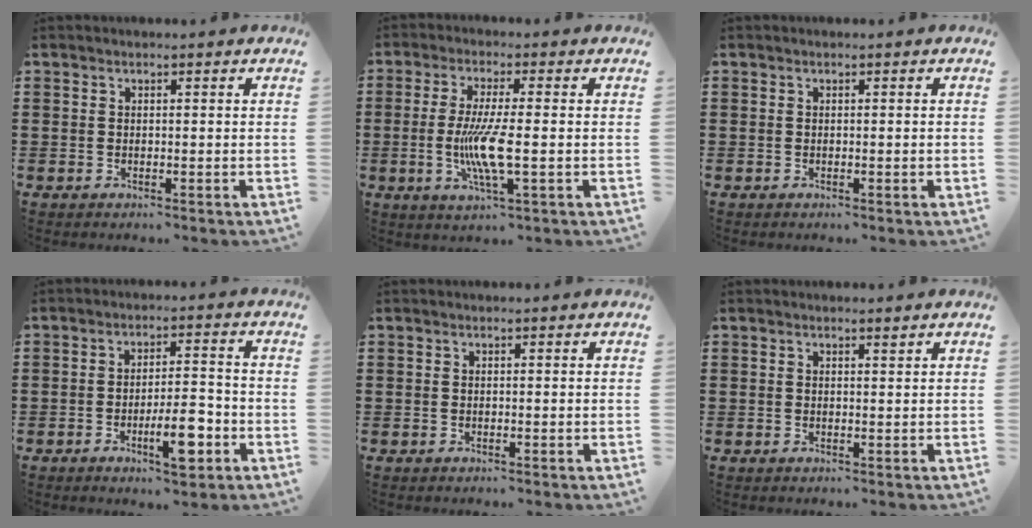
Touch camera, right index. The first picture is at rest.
{"total": 7.6, "force": [-1.2, 1.0, 7.5], "torque": [-0.157, -0.017, -0.028]}
{"total": 0.0}
{"total": 7.7, "force": [-3.4, 2.2, 6.6], "torque": [-0.115, 0.000, -0.057]}
{"total": 0.0}
{"total": 0.7, "force": [0.6, 0.0, 0.4], "torque": [0.000, -0.003, 0.009]}